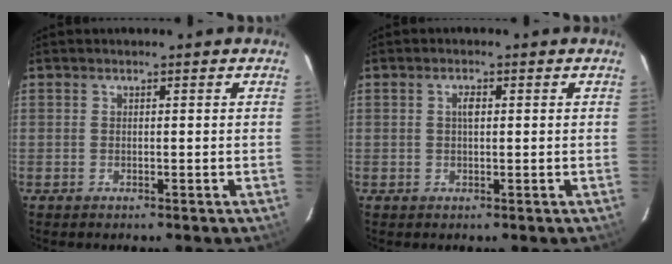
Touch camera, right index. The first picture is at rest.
{"total": 1.6, "force": [0.3, 0.7, 1.4], "torque": [-0.025, 0.005, 0.004]}